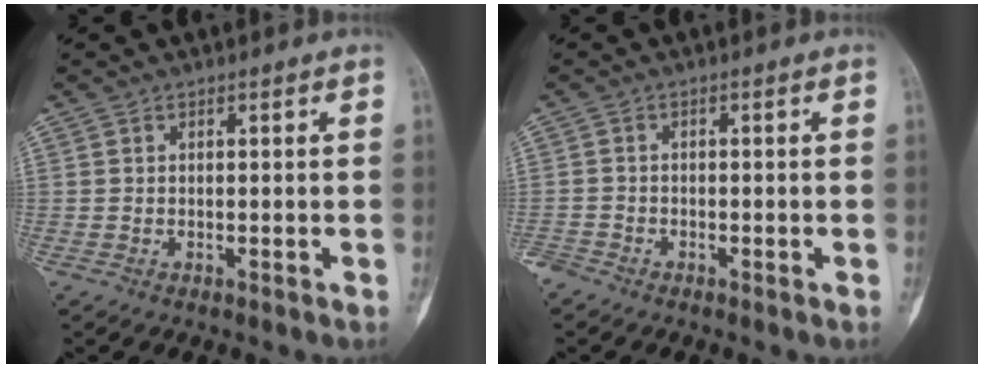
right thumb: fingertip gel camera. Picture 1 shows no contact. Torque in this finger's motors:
{"motor_torque": [2.58, -1.37, 0.14, -0.81, -0.01]}